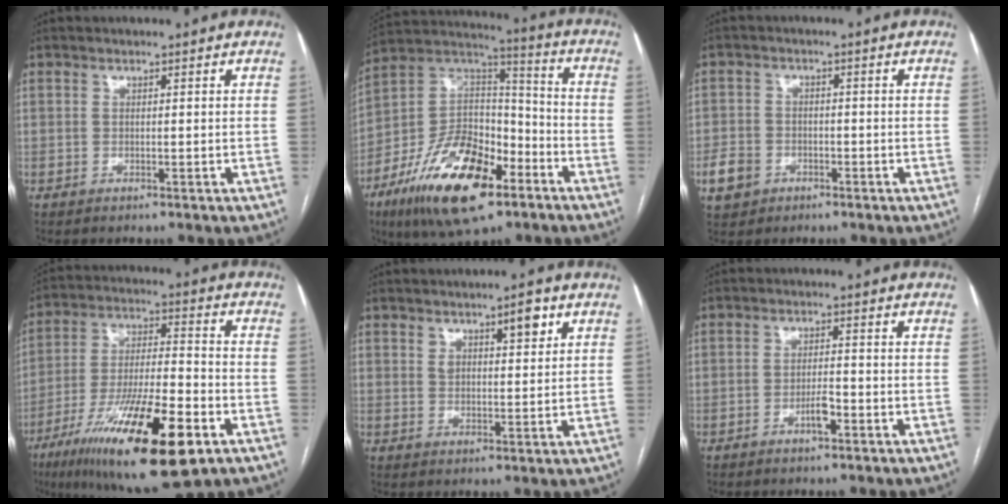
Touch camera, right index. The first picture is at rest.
{"total": 21.8, "force": [-12.2, 9.0, 15.6], "torque": [-0.312, 0.007, -0.216]}
{"total": 5.0, "force": [-2.4, 4.1, 1.6], "torque": [-0.037, 0.009, -0.035]}
{"total": 21.8, "force": [-11.3, 3.8, 18.2], "torque": [-0.311, -0.034, -0.188]}
{"total": 4.9, "force": [2.9, 1.7, 3.6], "torque": [-0.060, 0.003, 0.047]}
{"total": 2.7, "force": [-1.4, 0.5, 2.3], "torque": [-0.041, 0.000, -0.025]}